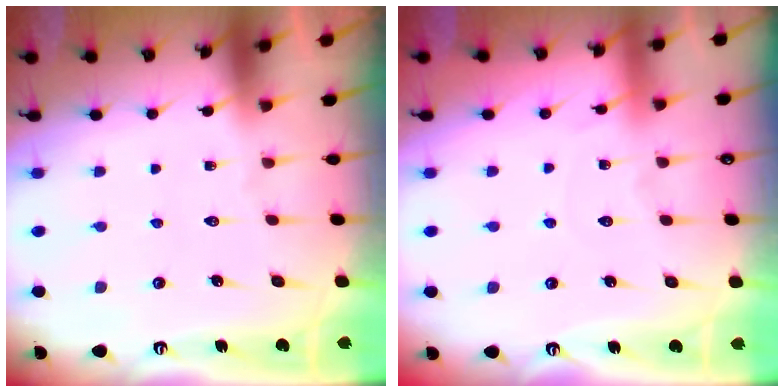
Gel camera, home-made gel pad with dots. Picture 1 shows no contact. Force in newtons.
{"total": 2.8, "press": 2.8, "slide": 0.4}